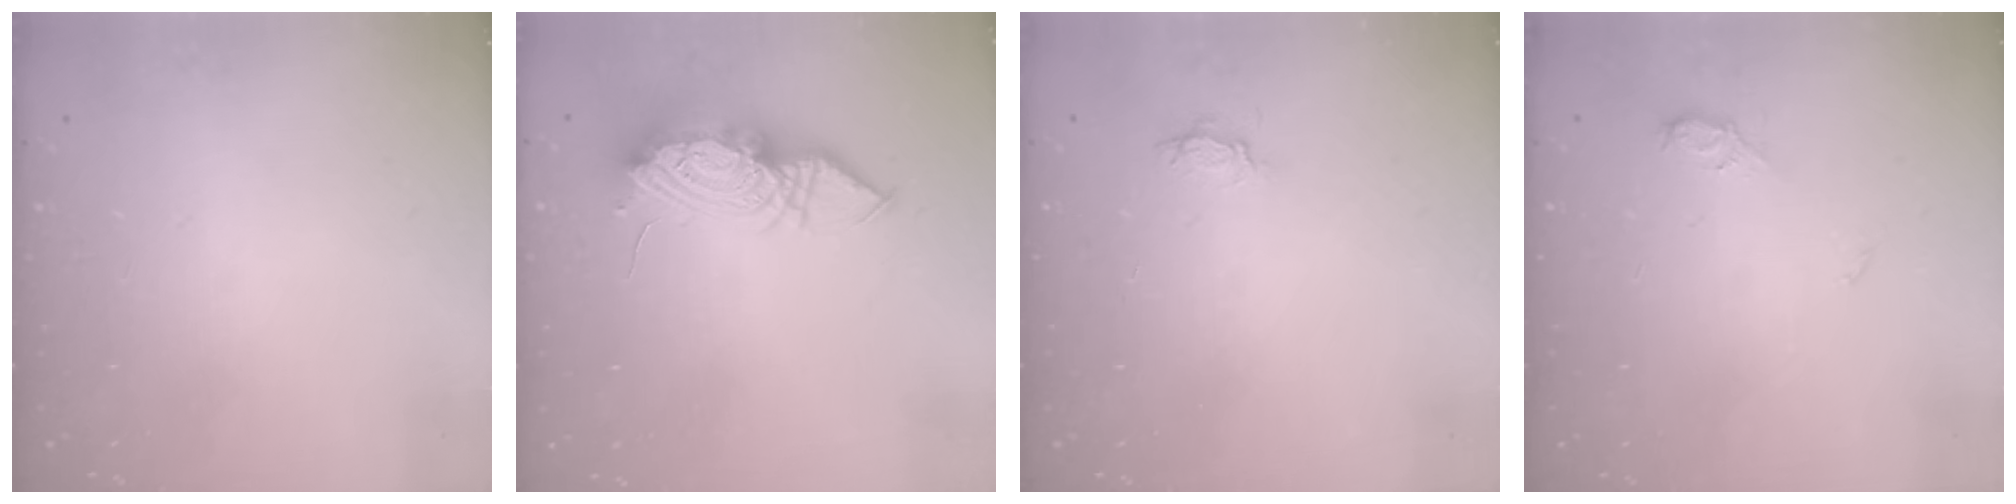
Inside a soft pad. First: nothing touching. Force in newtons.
{"total": 15.5, "press": 13.7, "slide": 7.3}
{"total": 3.8, "press": 3.8, "slide": 0.3}
{"total": 5.8, "press": 5.8, "slide": 0.6}